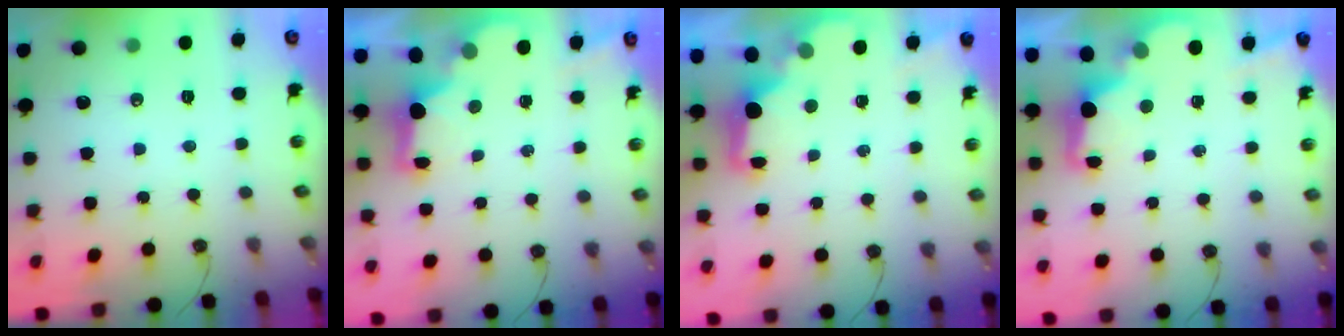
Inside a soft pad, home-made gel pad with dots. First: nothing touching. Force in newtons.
{"total": 2.1, "press": 2.0, "slide": 0.7}
{"total": 2.3, "press": 2.2, "slide": 0.8}
{"total": 2.5, "press": 2.4, "slide": 0.8}